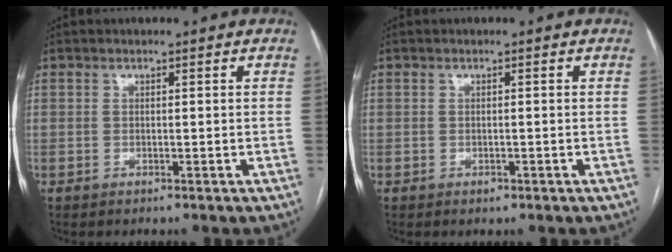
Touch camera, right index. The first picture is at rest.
{"total": 0.8, "force": [-0.4, 0.6, 0.3], "torque": [-0.006, 0.001, -0.004]}